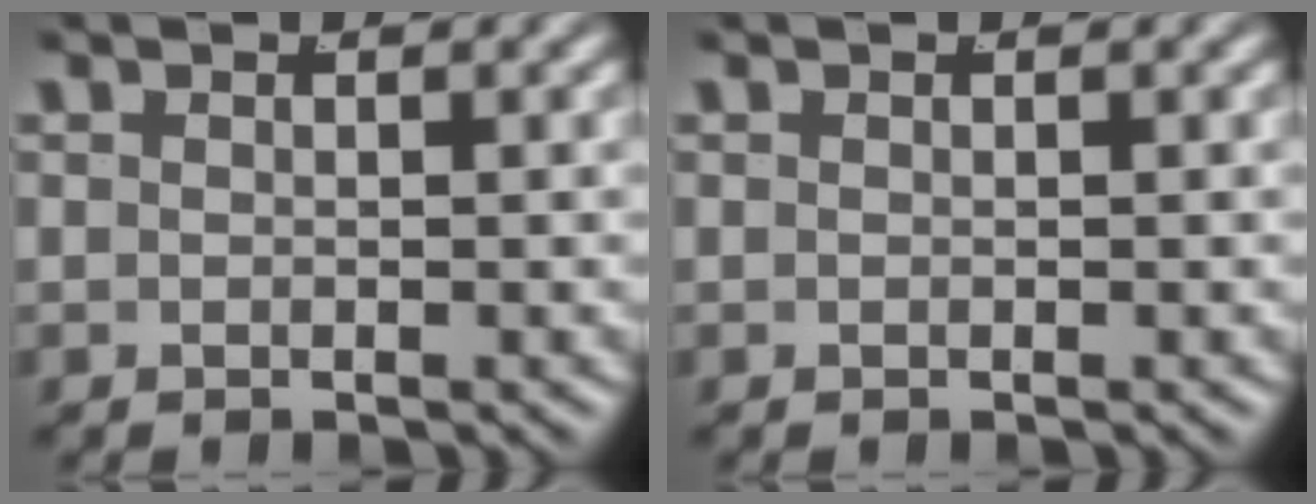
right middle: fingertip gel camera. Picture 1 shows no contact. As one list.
[{"total": 0.0}]